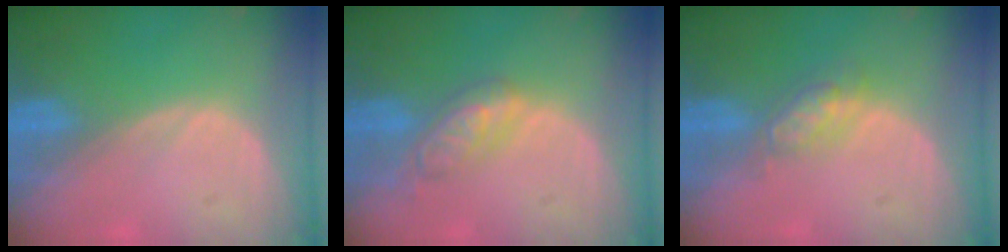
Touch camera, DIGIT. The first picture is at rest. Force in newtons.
{"total": 5.8, "press": 5.0, "slide": 2.9}
{"total": 4.7, "press": 4.1, "slide": 2.2}